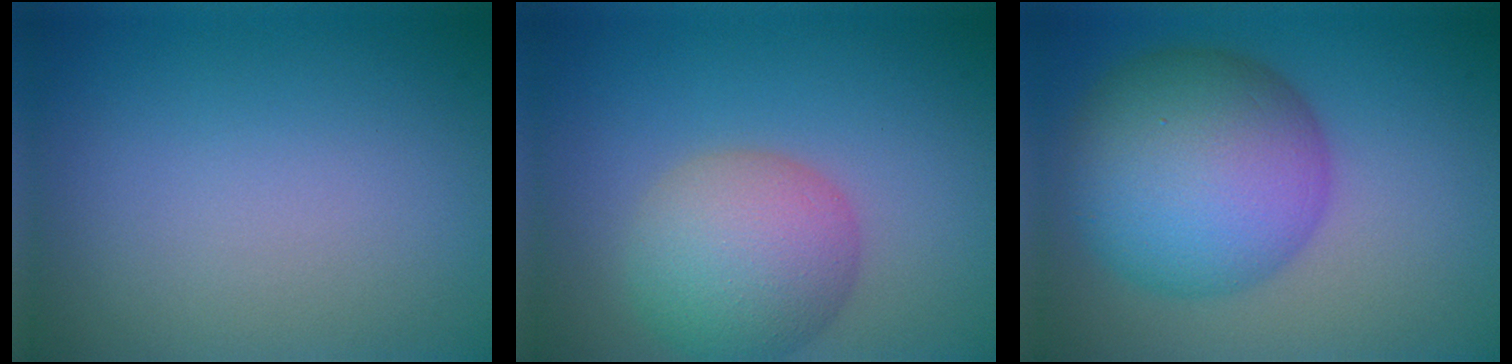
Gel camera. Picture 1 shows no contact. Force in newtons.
{"total": 6.2, "press": 6.2, "slide": 0.3}
{"total": 10.7, "press": 10.7, "slide": 0.2}